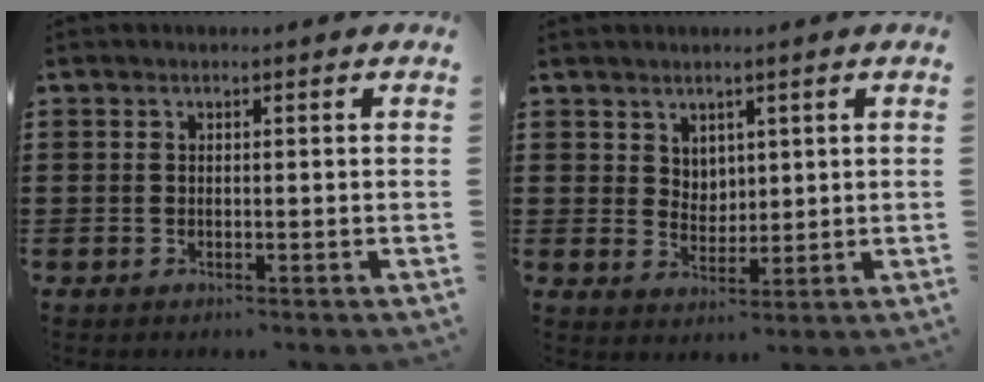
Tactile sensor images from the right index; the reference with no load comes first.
{"total": 3.6, "force": [2.6, 2.5, 0.5], "torque": [-0.020, 0.004, 0.050]}